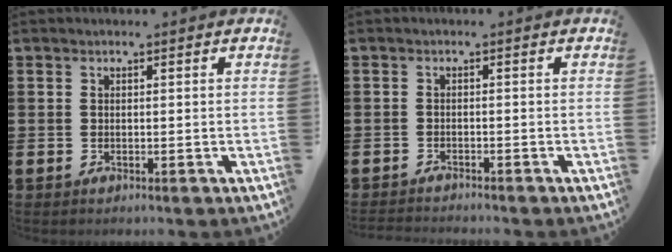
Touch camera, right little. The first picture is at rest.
{"total": 1.1, "force": [-1.1, -0.1, -0.1], "torque": [-0.001, 0.001, -0.023]}